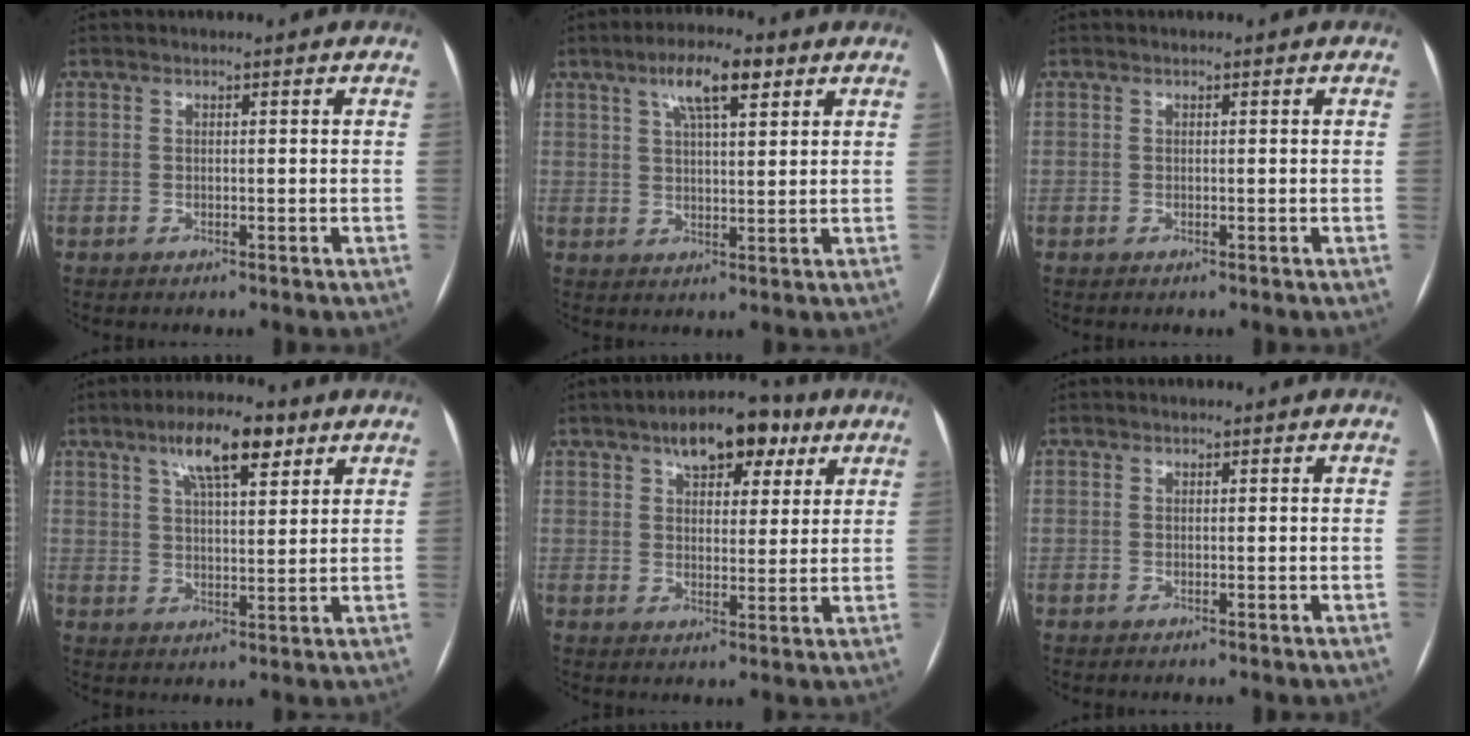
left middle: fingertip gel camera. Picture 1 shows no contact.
{"total": 7.5, "force": [4.1, 1.8, 6.0], "torque": [-0.113, 0.014, 0.069]}
{"total": 0.0}
{"total": 9.3, "force": [5.4, 2.6, 7.1], "torque": [-0.127, 0.016, 0.091]}
{"total": 9.7, "force": [5.6, 4.7, 6.3], "torque": [-0.089, 0.022, 0.082]}
{"total": 0.0}